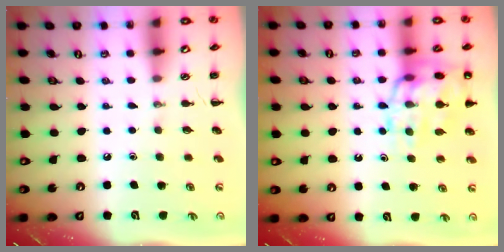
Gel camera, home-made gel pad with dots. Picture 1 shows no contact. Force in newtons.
{"total": 19.3, "press": 19.1, "slide": 2.7}